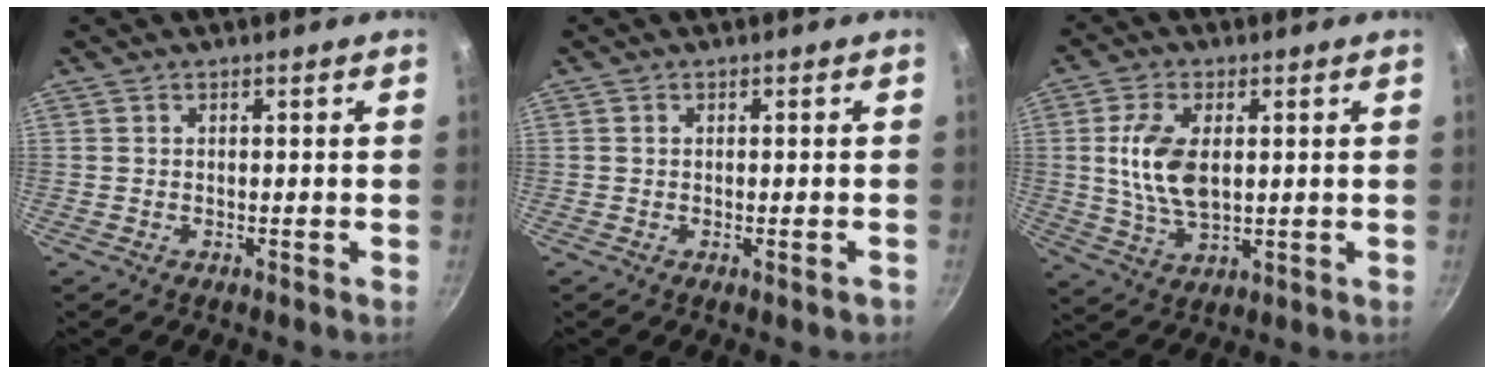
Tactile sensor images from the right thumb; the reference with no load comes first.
{"total": 1.4, "force": [-0.7, 0.2, 1.2], "torque": [-0.019, 0.002, -0.012]}
{"total": 10.5, "force": [1.5, 5.8, 8.7], "torque": [-0.166, -0.005, 0.031]}